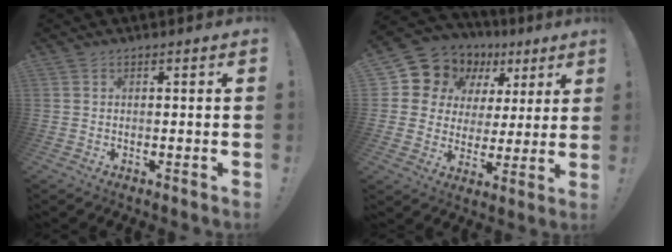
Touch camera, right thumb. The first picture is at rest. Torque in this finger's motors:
{"motor_torque": [0.37, 0.40, 0.29, -0.10, 0.07]}